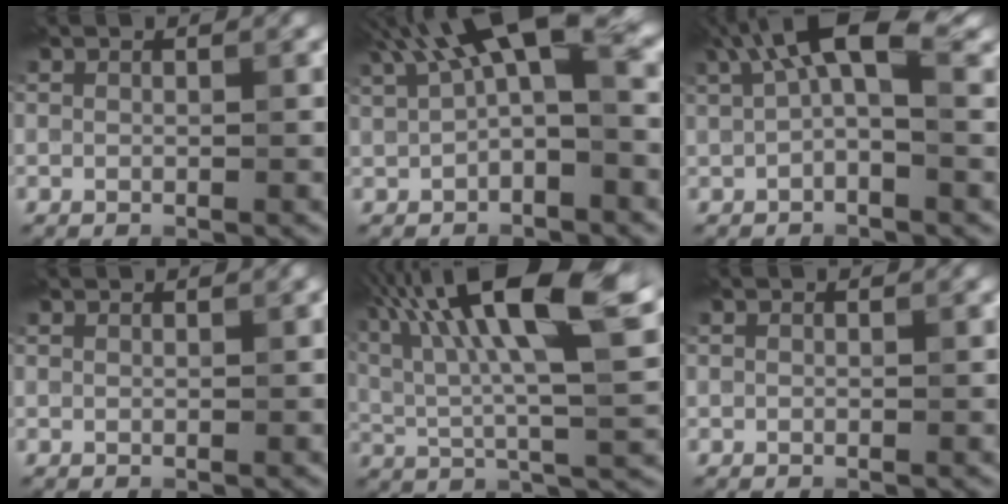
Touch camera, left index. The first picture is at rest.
{"total": 7.3, "force": [2.5, 2.6, 6.4], "torque": [-0.100, 0.019, 0.031]}
{"total": 6.3, "force": [2.3, 2.3, 5.4], "torque": [-0.089, 0.012, 0.028]}
{"total": 0.8, "force": [0.7, 0.0, 0.1], "torque": [-0.003, 0.000, 0.009]}
{"total": 15.3, "force": [5.9, 4.4, 13.4], "torque": [-0.232, 0.022, 0.092]}
{"total": 0.0}